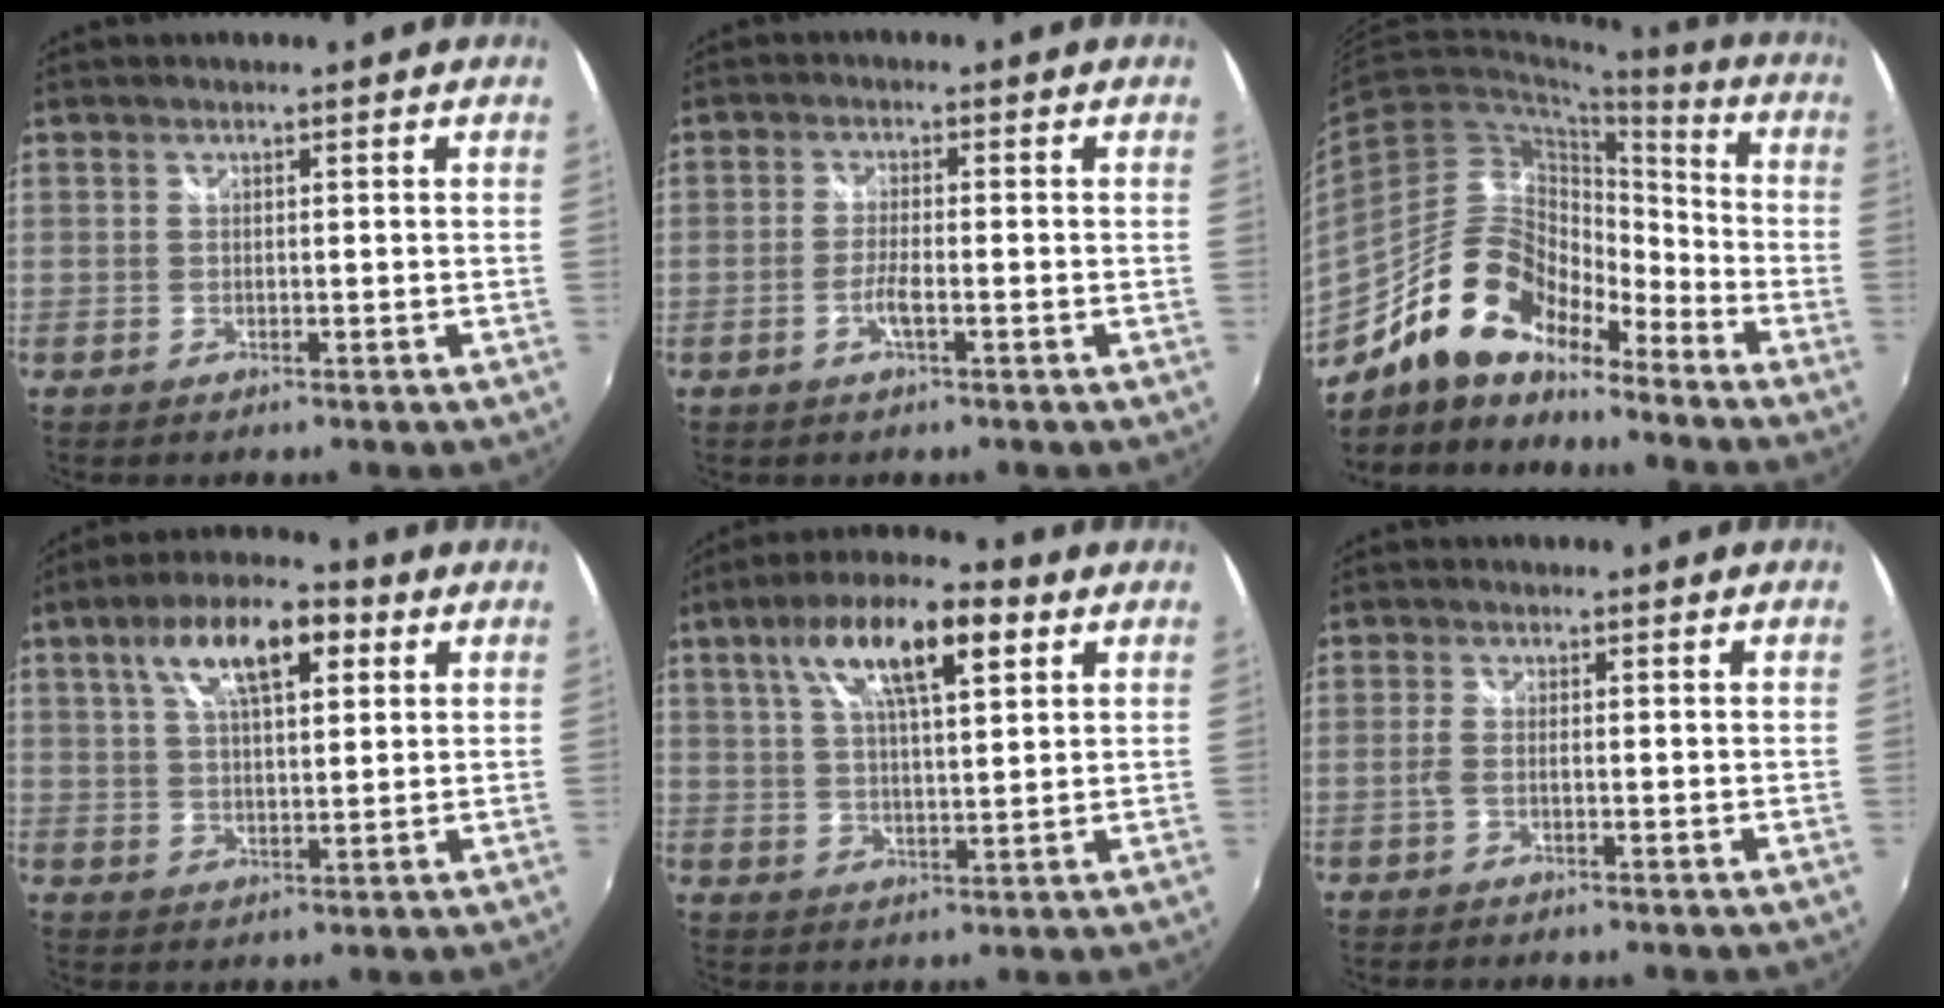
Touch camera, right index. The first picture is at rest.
{"total": 3.2, "force": [-1.4, 0.4, 2.8], "torque": [-0.061, -0.002, -0.029]}
{"total": 16.3, "force": [-12.3, 7.3, 7.8], "torque": [-0.151, 0.017, -0.224]}
{"total": 12.4, "force": [5.4, 4.8, 10.1], "torque": [-0.174, 0.029, 0.089]}
{"total": 13.8, "force": [6.5, 4.2, 11.5], "torque": [-0.203, 0.027, 0.106]}
{"total": 1.8, "force": [-0.6, 0.5, 1.6], "torque": [-0.037, -0.001, -0.013]}